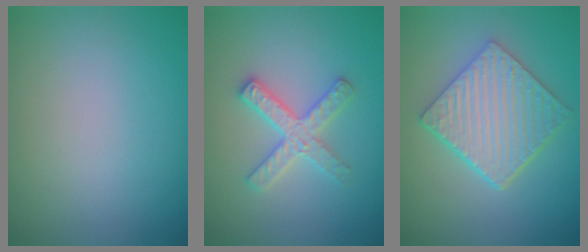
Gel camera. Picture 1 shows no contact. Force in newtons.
{"total": 3.2, "press": 3.1, "slide": 0.4}
{"total": 5.8, "press": 4.6, "slide": 3.5}